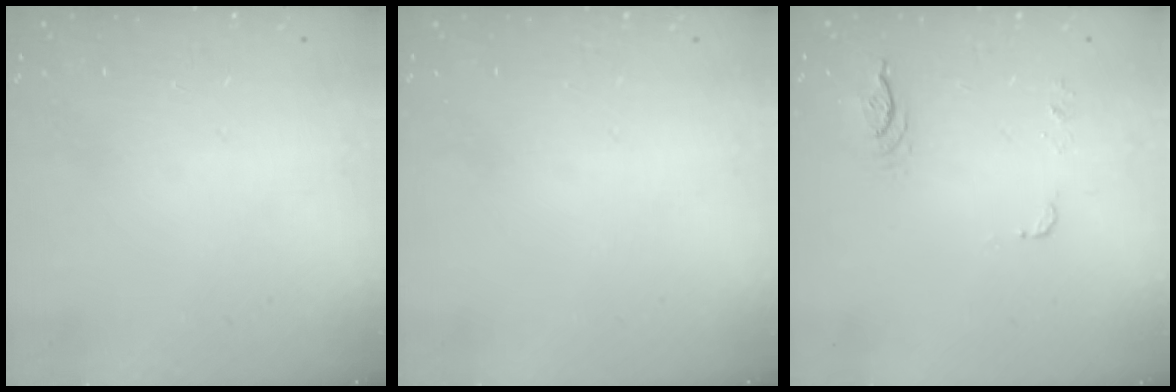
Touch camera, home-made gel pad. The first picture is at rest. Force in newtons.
{"total": 0.0}
{"total": 14.8, "press": 7.2, "slide": 12.9}